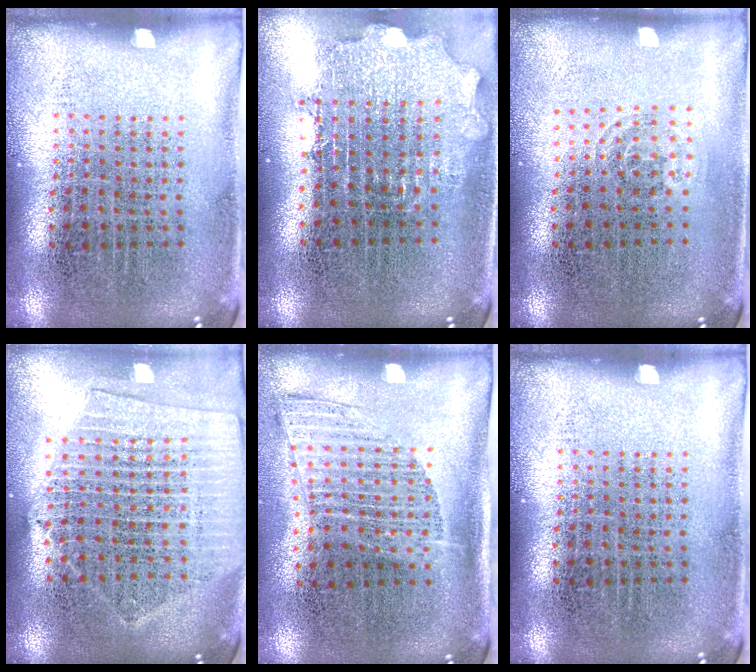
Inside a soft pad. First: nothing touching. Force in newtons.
{"total": 2.0, "press": 1.6, "slide": 1.2}
{"total": 0.7, "press": 0.5, "slide": 0.5}
{"total": 2.0, "press": 1.8, "slide": 0.9}
{"total": 1.3, "press": 1.1, "slide": 0.8}
{"total": 0.0}